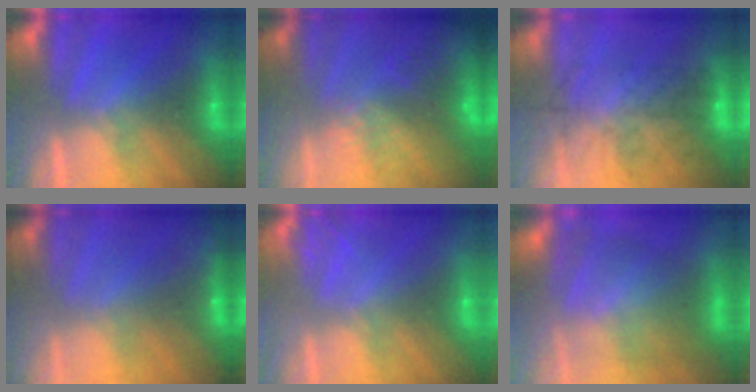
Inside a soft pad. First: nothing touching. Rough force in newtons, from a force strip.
{"total": 6.6}
{"total": 8.2}
{"total": 7.2}
{"total": 2.0}
{"total": 9.4}